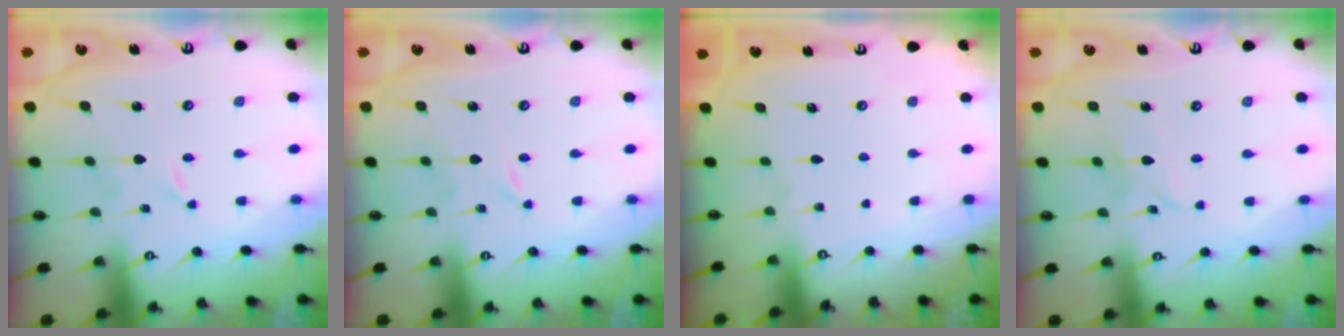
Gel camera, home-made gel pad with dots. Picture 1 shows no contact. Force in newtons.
{"total": 0.0}
{"total": 0.0}
{"total": 6.4, "press": 6.3, "slide": 0.4}